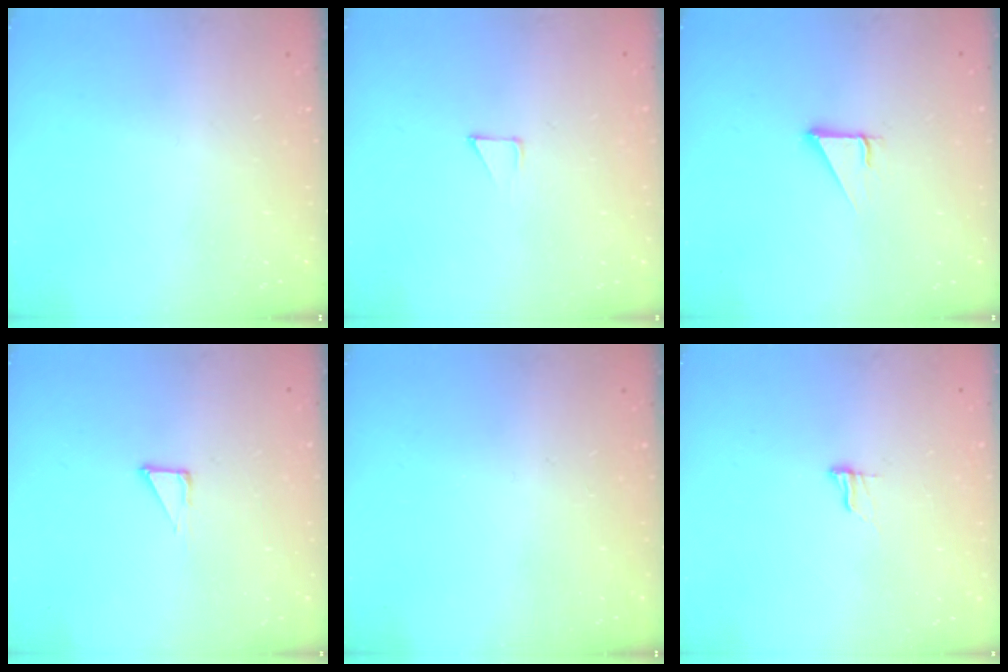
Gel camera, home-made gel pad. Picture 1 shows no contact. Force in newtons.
{"total": 2.8, "press": 2.8, "slide": 0.2}
{"total": 2.9, "press": 2.8, "slide": 0.2}
{"total": 3.6, "press": 3.6, "slide": 0.2}
{"total": 0.0}
{"total": 7.4, "press": 7.4, "slide": 0.8}